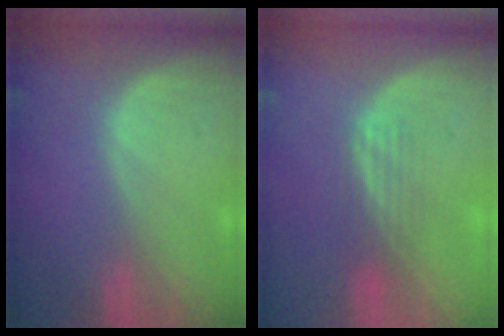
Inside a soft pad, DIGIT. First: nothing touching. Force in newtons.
{"total": 2.7, "press": 2.6, "slide": 0.8}